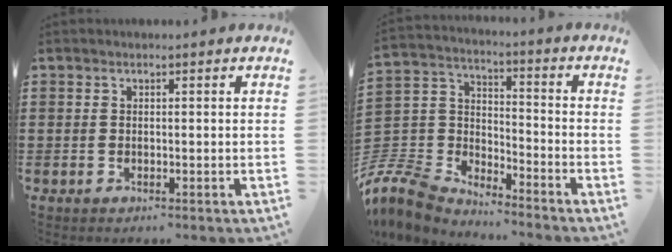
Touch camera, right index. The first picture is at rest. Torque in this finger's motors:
{"motor_torque": [-2.14, 0.00, -0.54, -0.21]}